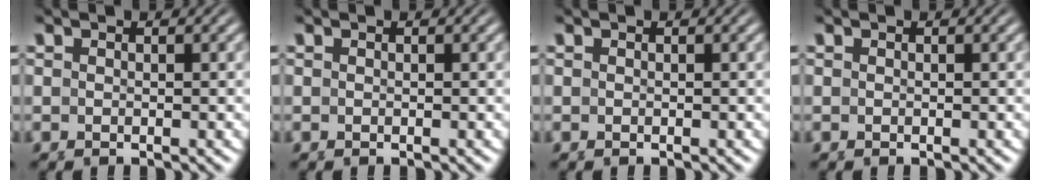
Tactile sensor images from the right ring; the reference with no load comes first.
{"total": 0.0}
{"total": 0.0}
{"total": 0.0}